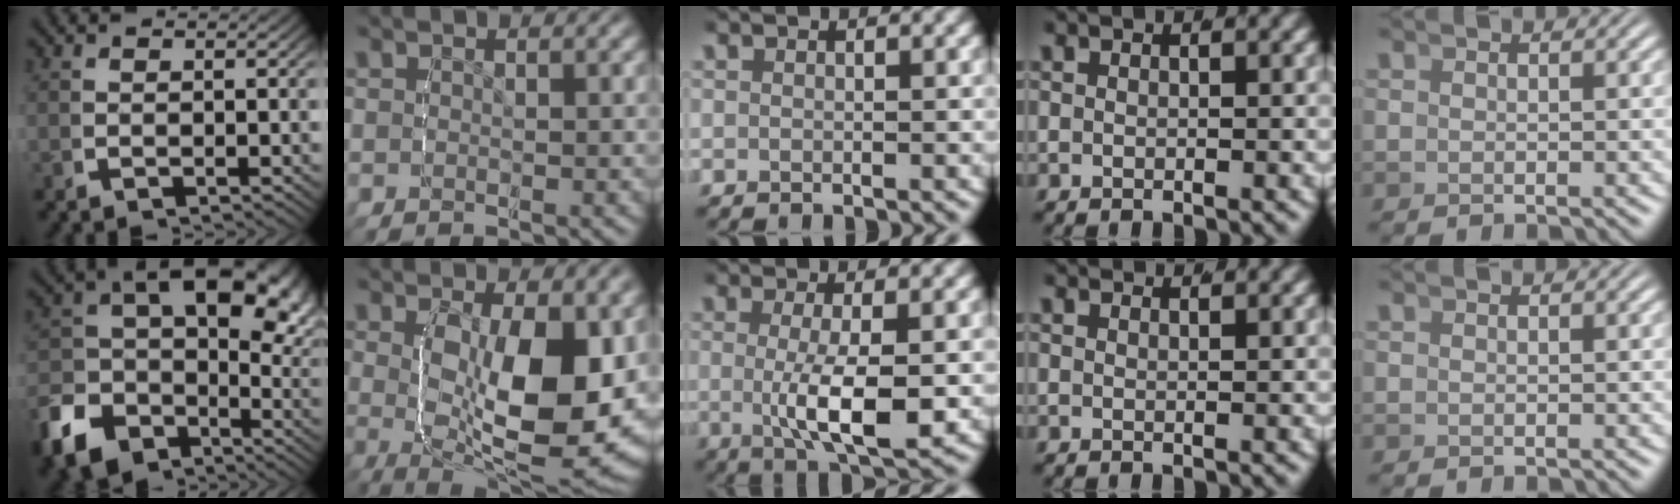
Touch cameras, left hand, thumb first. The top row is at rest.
{"thumb": {"total": 13.3, "force": [-3.2, 9.6, 8.7], "torque": [-0.143, -0.021, -0.052]}, "index": {"total": 12.7, "force": [-1.4, 6.5, 10.8], "torque": [-0.196, -0.044, -0.005]}, "middle": {"total": 5.7, "force": [-0.5, 1.6, 5.5], "torque": [-0.098, -0.017, -0.001]}, "ring": {"total": 1.4, "force": [1.3, -0.5, 0.2], "torque": [0.008, -0.001, 0.021]}}